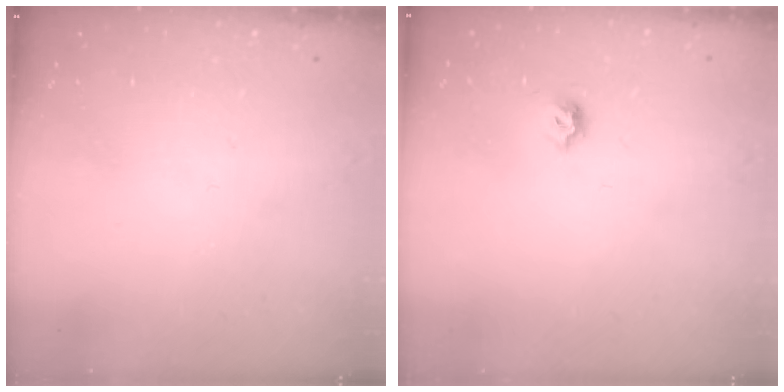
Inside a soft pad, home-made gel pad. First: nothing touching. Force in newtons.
{"total": 4.0, "press": 3.9, "slide": 0.8}